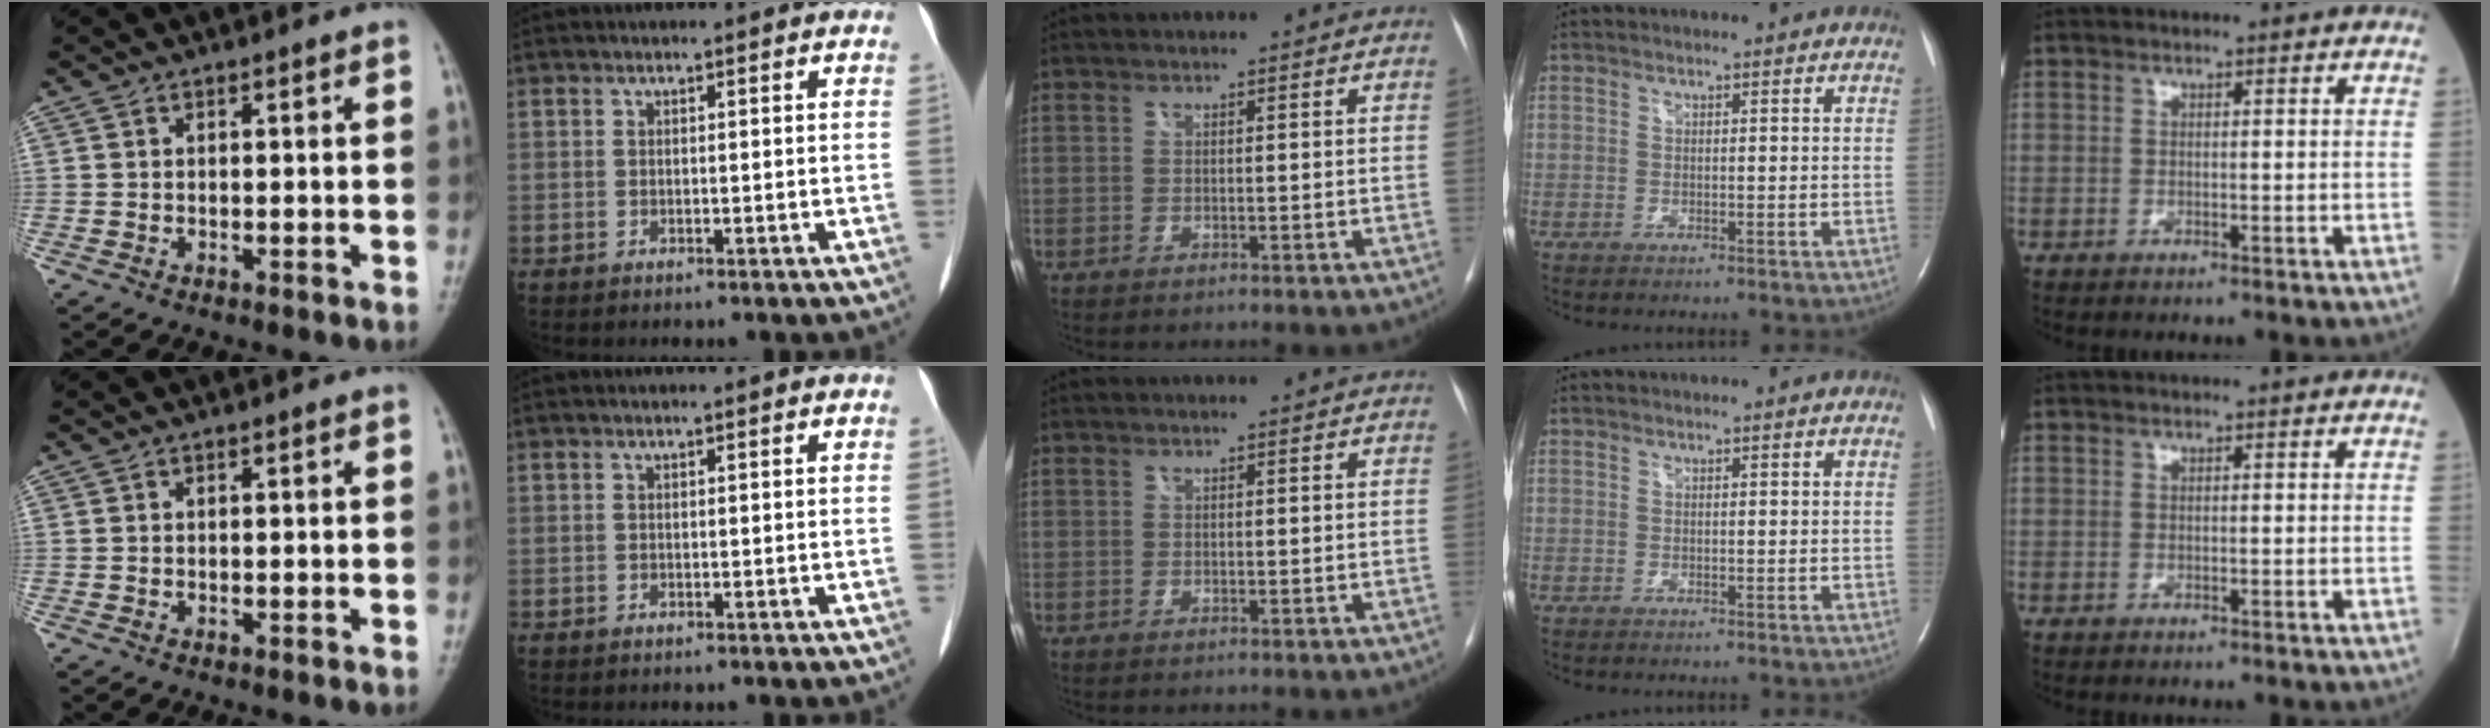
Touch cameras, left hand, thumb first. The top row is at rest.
{}